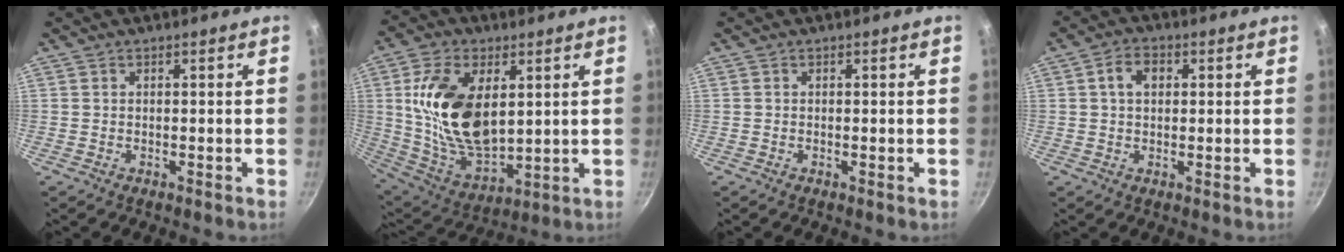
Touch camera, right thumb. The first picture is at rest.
{"total": 19.4, "force": [4.0, 11.4, 15.2], "torque": [-0.266, -0.023, 0.089]}
{"total": 0.0}
{"total": 4.6, "force": [1.0, 3.3, 3.1], "torque": [-0.038, 0.009, 0.011]}